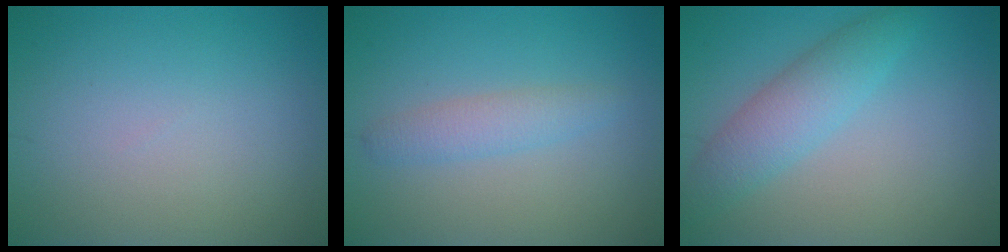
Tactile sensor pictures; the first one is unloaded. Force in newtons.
{"total": 2.1, "press": 2.1, "slide": 0.2}
{"total": 3.7, "press": 3.7, "slide": 0.2}